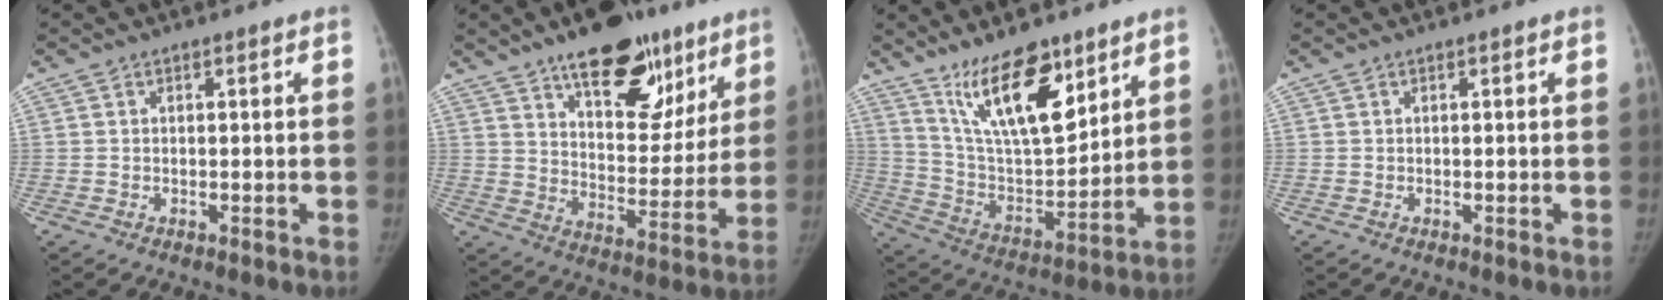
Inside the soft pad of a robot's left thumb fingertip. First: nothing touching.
{"total": 21.2, "force": [13.1, 10.3, 13.1], "torque": [-0.129, -0.054, 0.200]}
{"total": 17.0, "force": [11.2, 6.0, 11.3], "torque": [-0.161, -0.068, 0.215]}
{"total": 0.0}